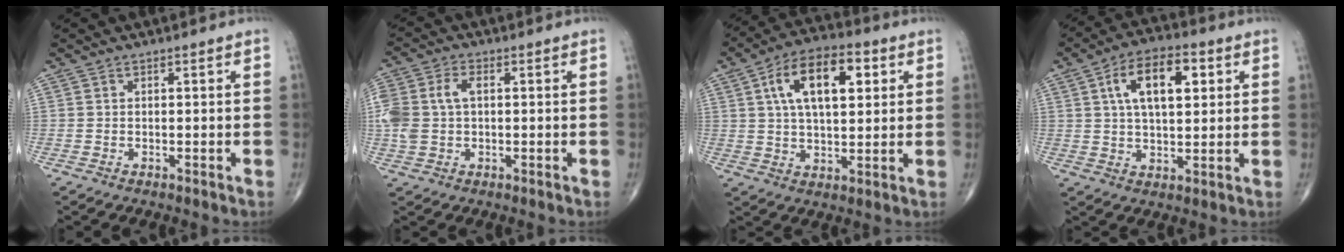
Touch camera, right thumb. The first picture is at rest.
{"total": 8.9, "force": [0.8, 5.8, 6.7], "torque": [-0.168, 0.022, 0.019]}
{"total": 14.7, "force": [4.5, 7.4, 11.9], "torque": [-0.184, 0.004, 0.072]}
{"total": 12.4, "force": [3.8, 6.2, 10.1], "torque": [-0.154, 0.002, 0.060]}